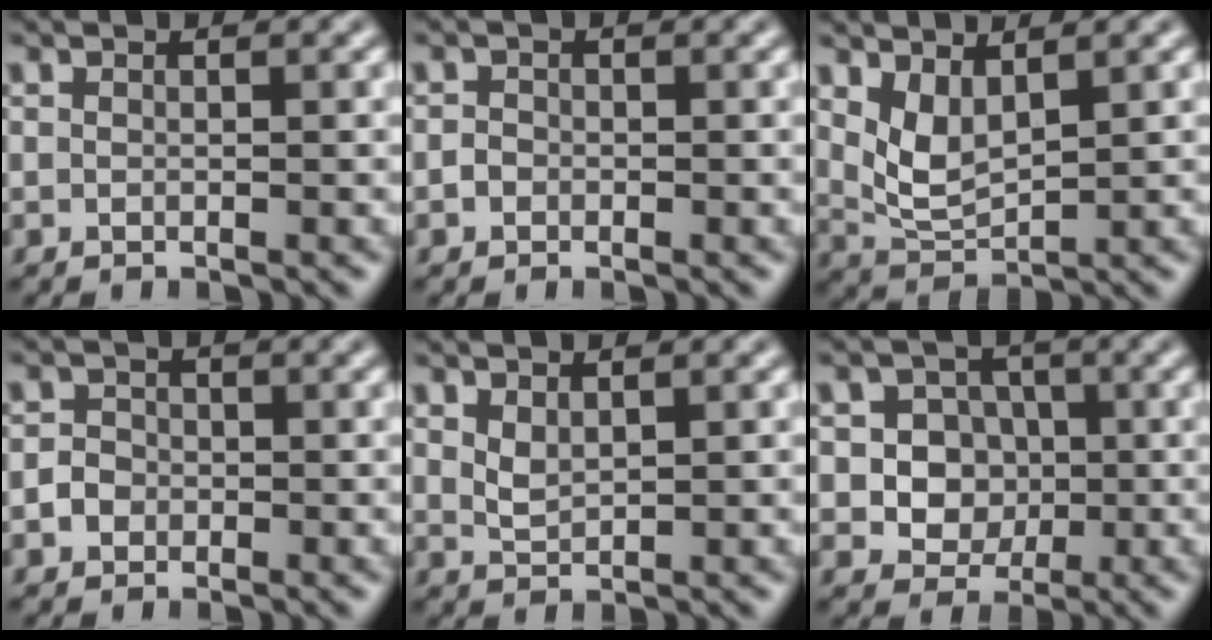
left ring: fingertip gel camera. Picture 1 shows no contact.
{"total": 0.8, "force": [-0.4, 0.7, 0.2], "torque": [0.000, -0.001, -0.010]}
{"total": 3.1, "force": [1.6, 1.4, 2.2], "torque": [-0.051, -0.012, 0.040]}
{"total": 1.7, "force": [-0.6, 1.5, 0.5], "torque": [0.005, 0.001, -0.015]}
{"total": 1.4, "force": [1.0, 0.6, 0.9], "torque": [-0.021, -0.001, 0.024]}
{"total": 5.0, "force": [-0.1, 4.6, 2.1], "torque": [-0.012, 0.014, -0.017]}